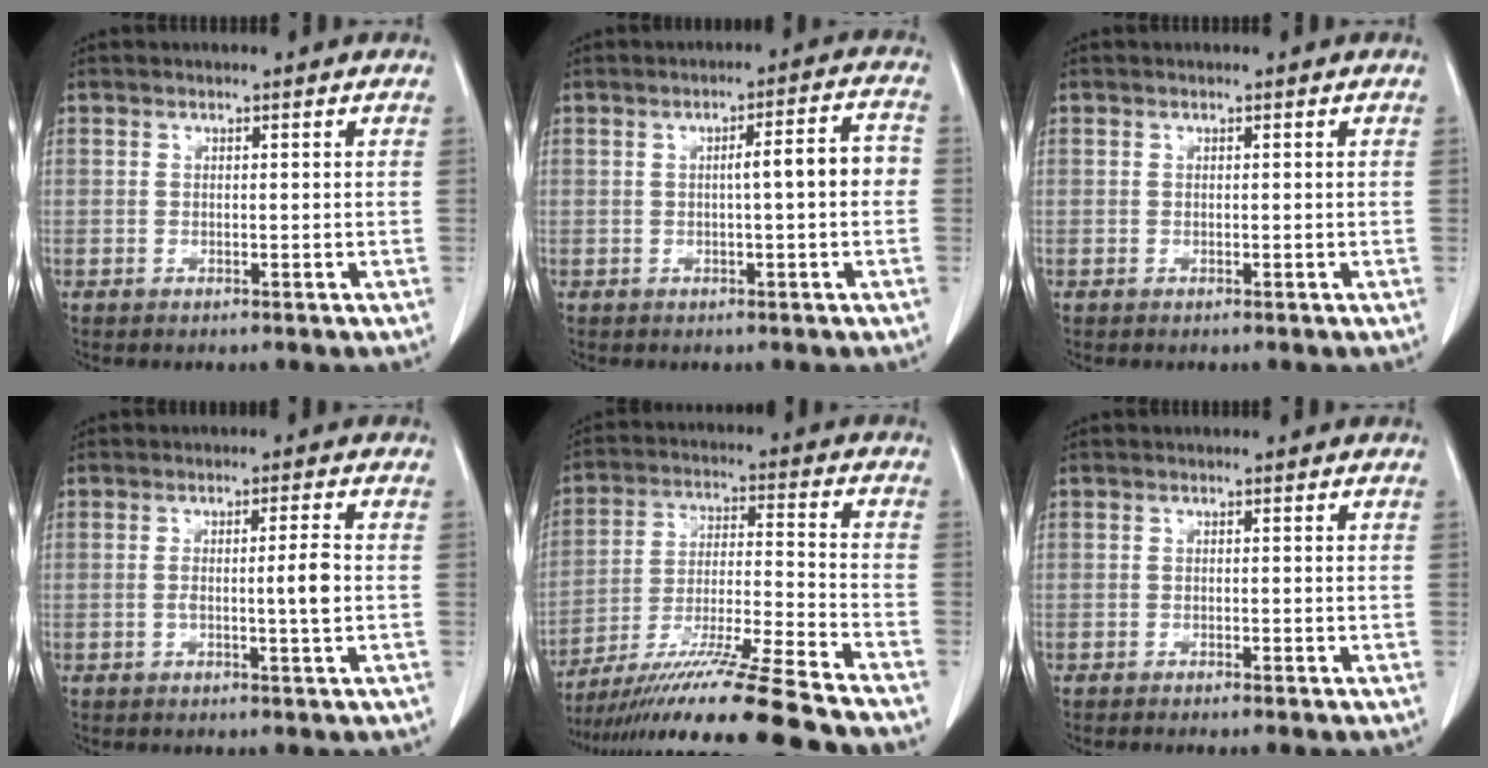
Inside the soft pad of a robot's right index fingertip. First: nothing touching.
{"total": 5.6, "force": [-0.3, 0.5, 5.6], "torque": [-0.079, 0.020, -0.005]}
{"total": 0.0}
{"total": 3.7, "force": [-0.5, -0.3, 3.7], "torque": [-0.064, 0.000, -0.007]}
{"total": 20.0, "force": [-16.6, -1.5, 11.1], "torque": [-0.188, -0.030, -0.286]}
{"total": 1.4, "force": [-1.1, -0.2, 0.7], "torque": [-0.011, 0.002, -0.015]}